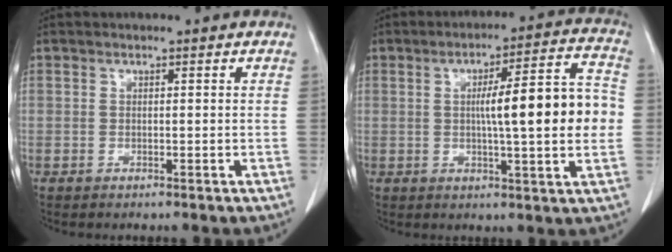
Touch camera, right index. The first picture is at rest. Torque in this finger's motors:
{"motor_torque": [0.71, 0.18, 0.45, 0.09]}